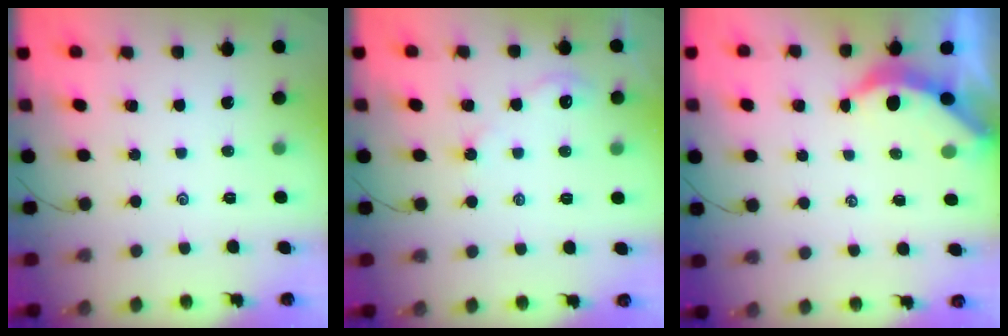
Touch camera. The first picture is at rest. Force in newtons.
{"total": 2.4, "press": 2.4, "slide": 0.4}
{"total": 4.0, "press": 3.9, "slide": 0.5}